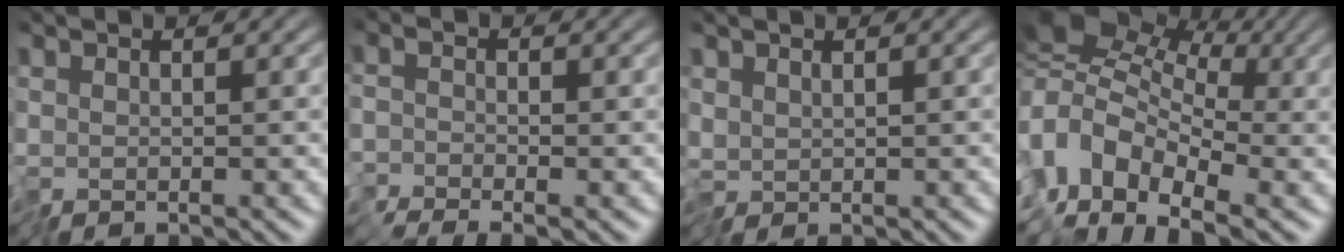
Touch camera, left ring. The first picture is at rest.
{"total": 0.7, "force": [-0.7, 0.0, 0.0], "torque": [0.000, -0.004, -0.018]}
{"total": 0.8, "force": [0.5, 0.5, 0.3], "torque": [-0.011, -0.002, 0.010]}
{"total": 7.1, "force": [-2.5, 4.9, 4.5], "torque": [-0.073, 0.021, -0.069]}